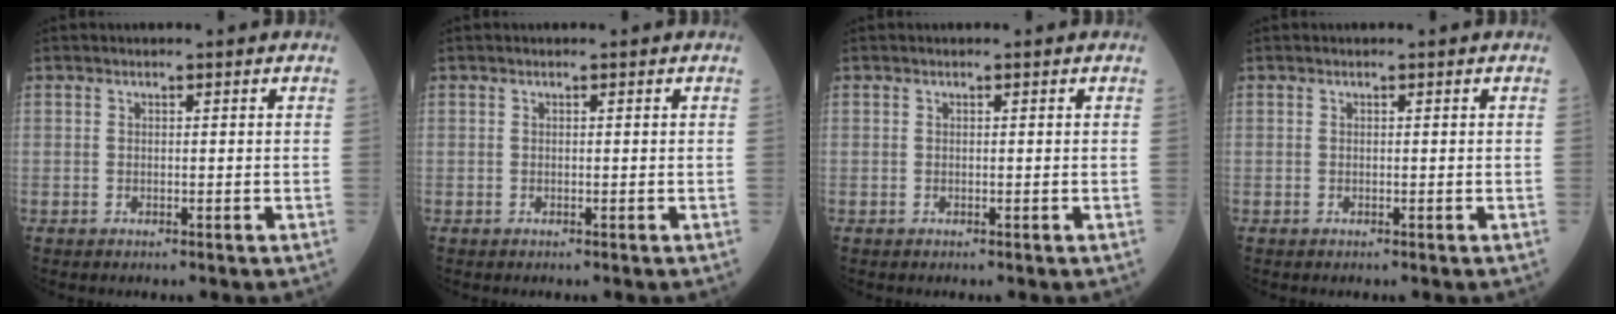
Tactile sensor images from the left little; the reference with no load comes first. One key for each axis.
{"total": 0.0}
{"total": 0.0}
{"total": 0.0}